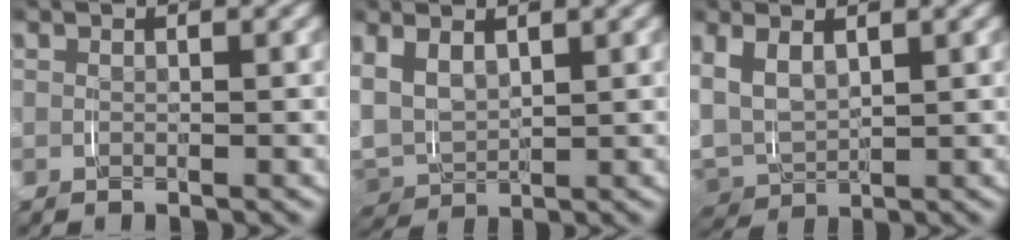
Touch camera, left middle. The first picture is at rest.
{"total": 7.3, "force": [1.0, 6.3, 3.7], "torque": [-0.122, -0.019, 0.022]}
{"total": 6.6, "force": [0.9, 5.5, 3.5], "torque": [-0.112, -0.016, 0.022]}